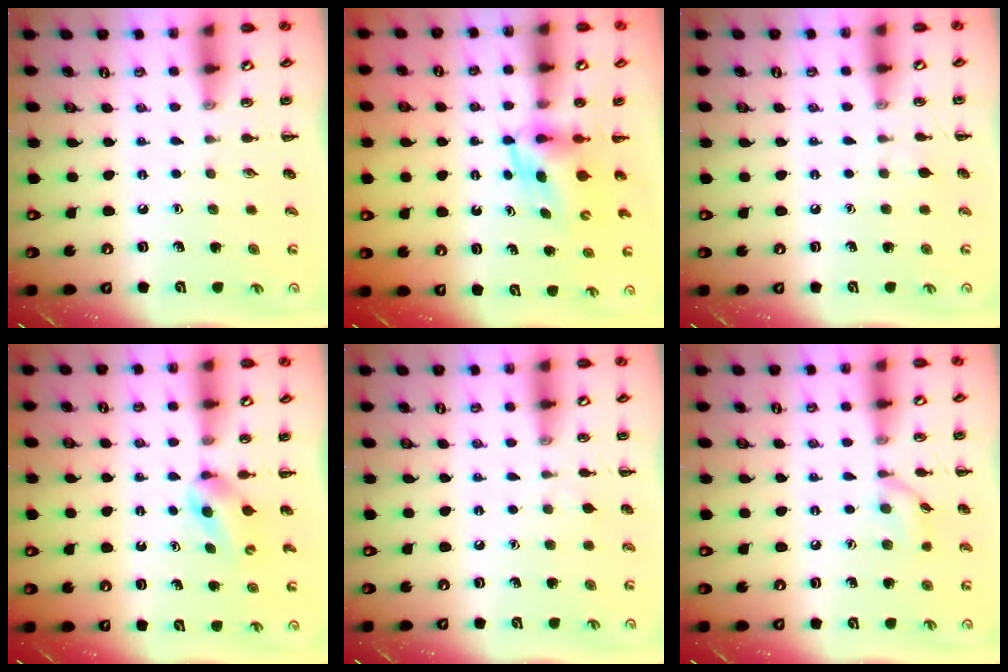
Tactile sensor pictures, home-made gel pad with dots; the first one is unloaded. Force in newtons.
{"total": 4.4, "press": 4.4, "slide": 0.6}
{"total": 2.7, "press": 2.5, "slide": 1.0}
{"total": 2.8, "press": 2.5, "slide": 1.3}
{"total": 2.6, "press": 2.3, "slide": 1.1}
{"total": 7.4, "press": 7.3, "slide": 0.8}